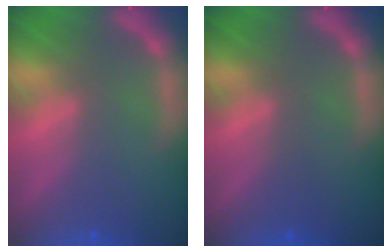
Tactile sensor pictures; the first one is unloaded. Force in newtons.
{"total": 0.9}